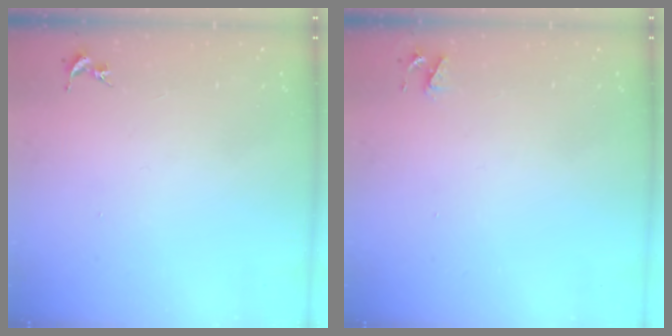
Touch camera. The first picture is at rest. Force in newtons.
{"total": 4.1, "press": 4.0, "slide": 0.7}